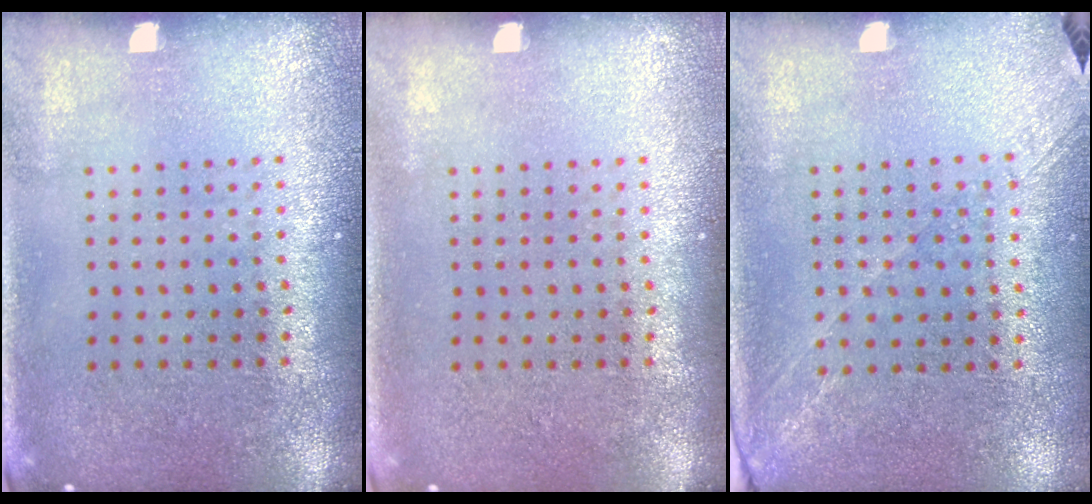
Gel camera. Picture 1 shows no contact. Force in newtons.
{"total": 0.0}
{"total": 1.2, "press": 1.0, "slide": 0.7}